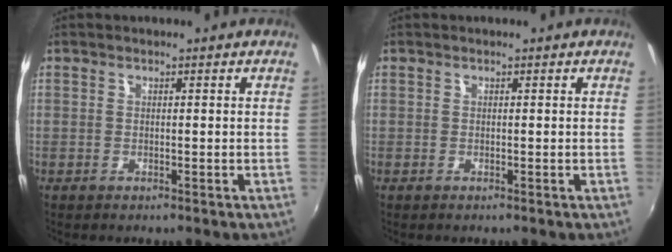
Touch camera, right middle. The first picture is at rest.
{"total": 0.0}